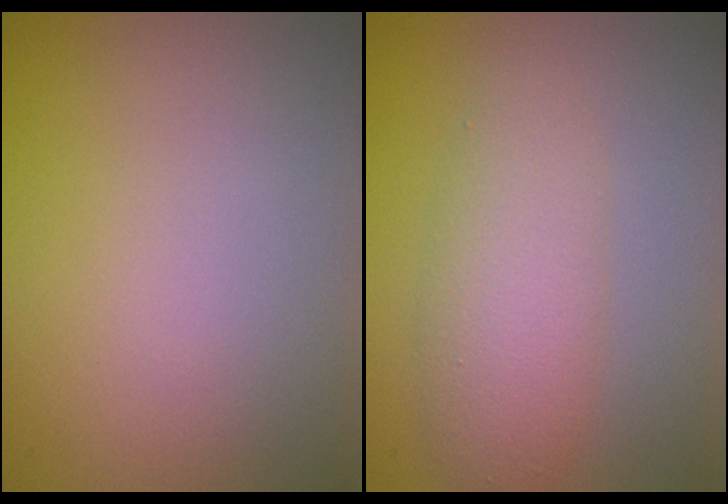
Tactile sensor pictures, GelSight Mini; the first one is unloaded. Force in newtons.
{"total": 3.6, "press": 3.6, "slide": 0.1}